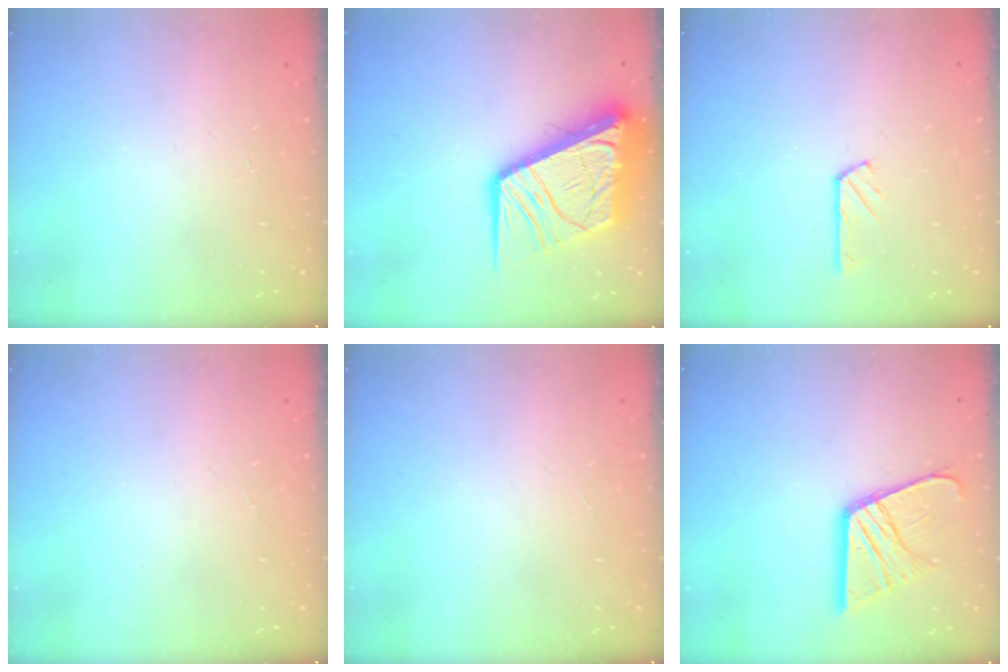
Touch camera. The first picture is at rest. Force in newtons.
{"total": 21.9, "press": 21.8, "slide": 2.9}
{"total": 2.8, "press": 2.8, "slide": 0.1}
{"total": 0.0}
{"total": 0.0}
{"total": 15.5, "press": 15.4, "slide": 1.8}